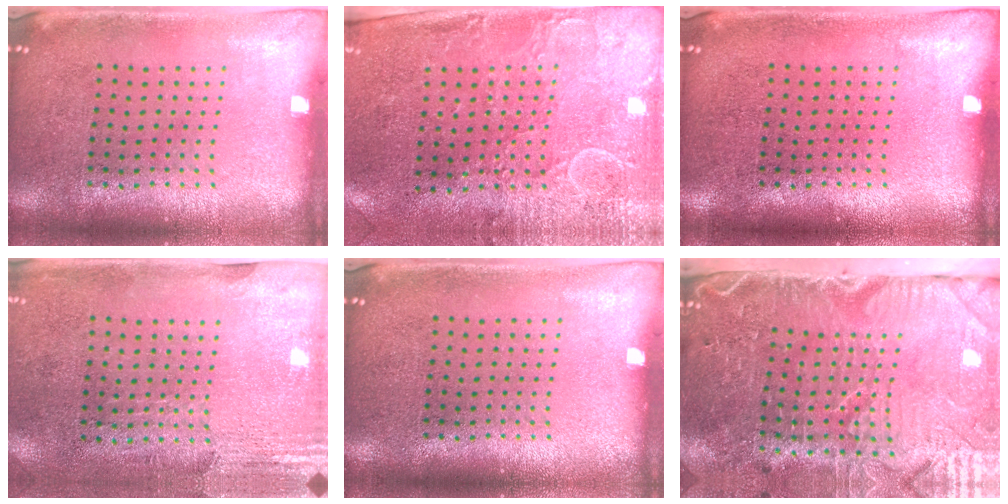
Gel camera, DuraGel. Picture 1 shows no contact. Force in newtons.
{"total": 2.9, "press": 2.4, "slide": 1.7}
{"total": 0.0}
{"total": 2.9, "press": 2.4, "slide": 1.5}
{"total": 0.0}
{"total": 5.2, "press": 4.3, "slide": 2.9}